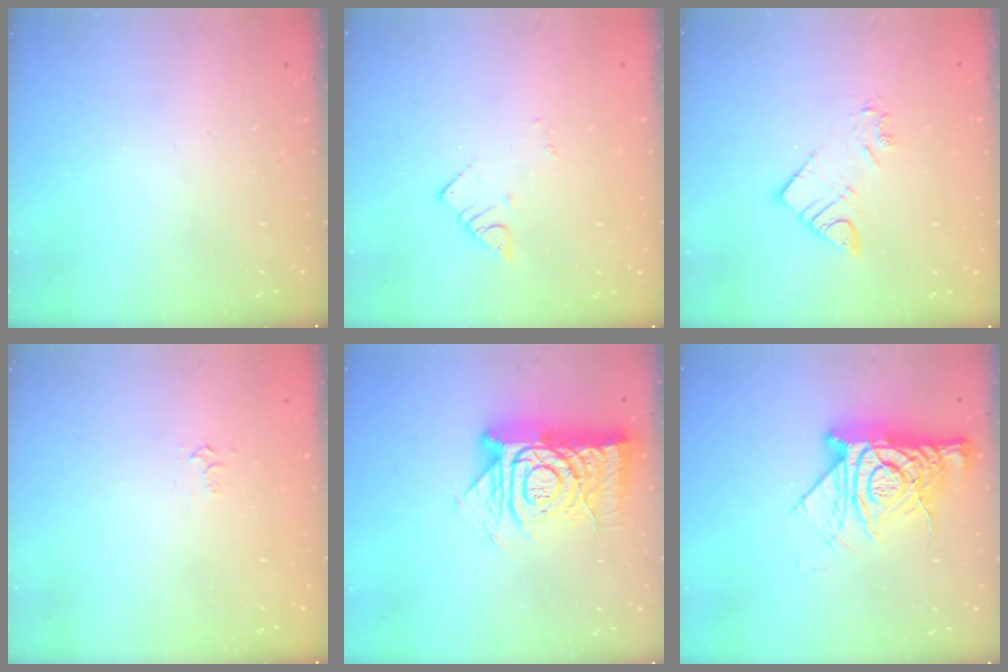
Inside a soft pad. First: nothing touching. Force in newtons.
{"total": 2.1, "press": 2.1, "slide": 0.3}
{"total": 7.5, "press": 7.5, "slide": 0.5}
{"total": 5.2, "press": 5.2, "slide": 0.6}
{"total": 17.8, "press": 17.8, "slide": 1.7}
{"total": 16.6, "press": 16.6, "slide": 1.8}